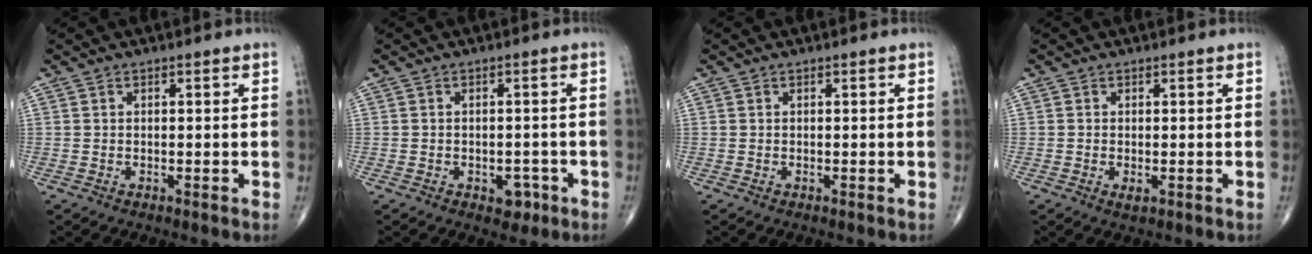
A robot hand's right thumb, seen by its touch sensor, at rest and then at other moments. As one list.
[{"total": 3.1, "force": [-1.4, 2.1, 1.8], "torque": [-0.006, 0.007, -0.015]}, {"total": 0.0}, {"total": 1.1, "force": [-0.3, 0.5, 1.0], "torque": [-0.018, -0.004, -0.003]}]